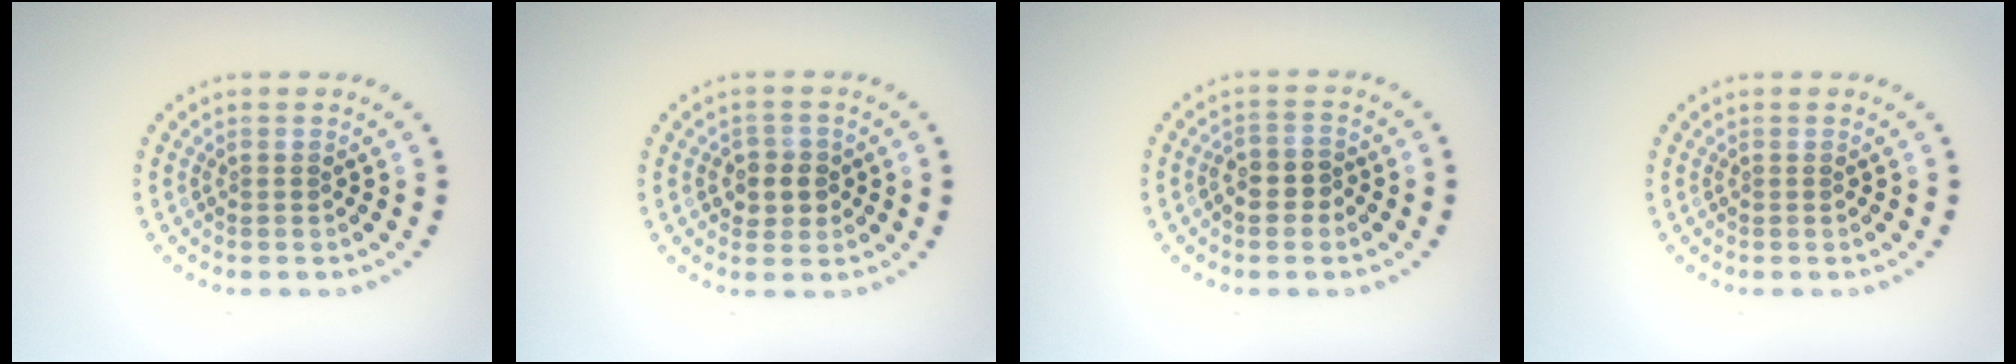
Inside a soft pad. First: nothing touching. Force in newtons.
{"total": 2.3, "press": 2.2, "slide": 0.8}
{"total": 2.3, "press": 2.1, "slide": 0.9}
{"total": 0.0}